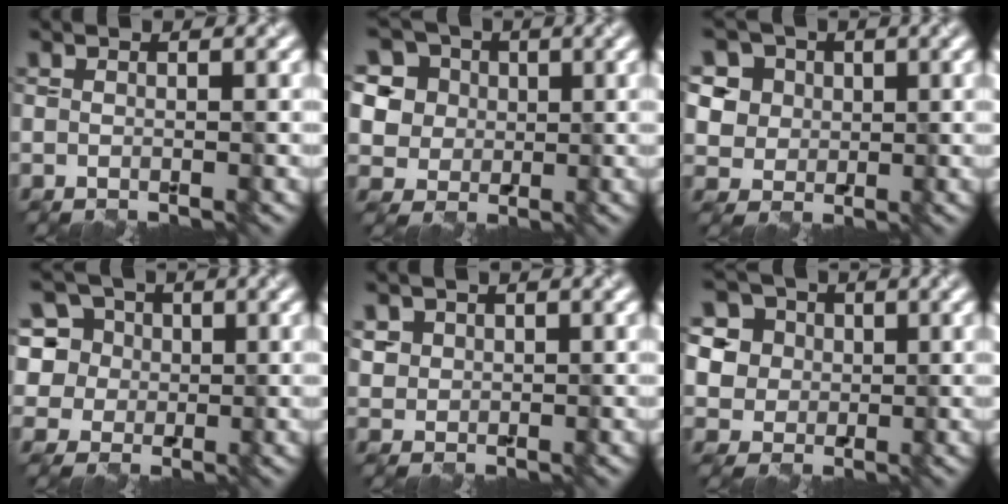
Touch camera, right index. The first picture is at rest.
{"total": 10.6, "force": [4.7, 8.5, 4.3], "torque": [-0.108, 0.026, 0.067]}
{"total": 8.5, "force": [4.0, 6.8, 3.3], "torque": [-0.073, 0.017, 0.049]}
{"total": 10.4, "force": [4.1, 8.8, 4.0], "torque": [-0.105, 0.042, 0.054]}
{"total": 2.0, "force": [0.9, 1.7, 0.4], "torque": [-0.019, -0.001, 0.035]}
{"total": 9.5, "force": [4.2, 7.7, 3.7], "torque": [-0.089, 0.023, 0.055]}